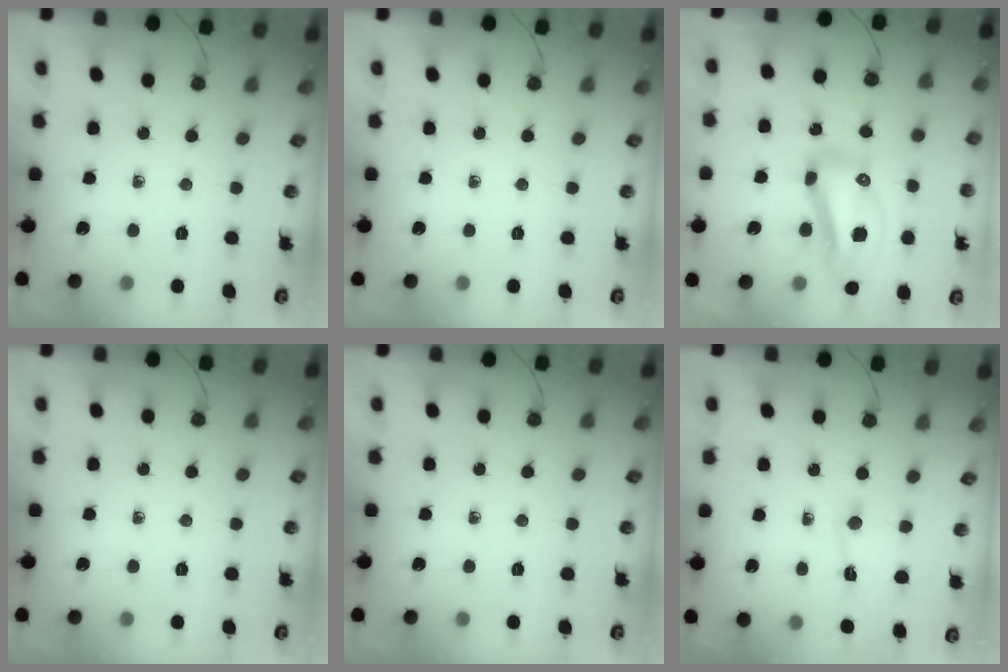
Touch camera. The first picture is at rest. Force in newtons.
{"total": 0.0}
{"total": 14.7, "press": 14.6, "slide": 1.8}
{"total": 0.0}
{"total": 0.0}
{"total": 3.5, "press": 3.4, "slide": 0.6}